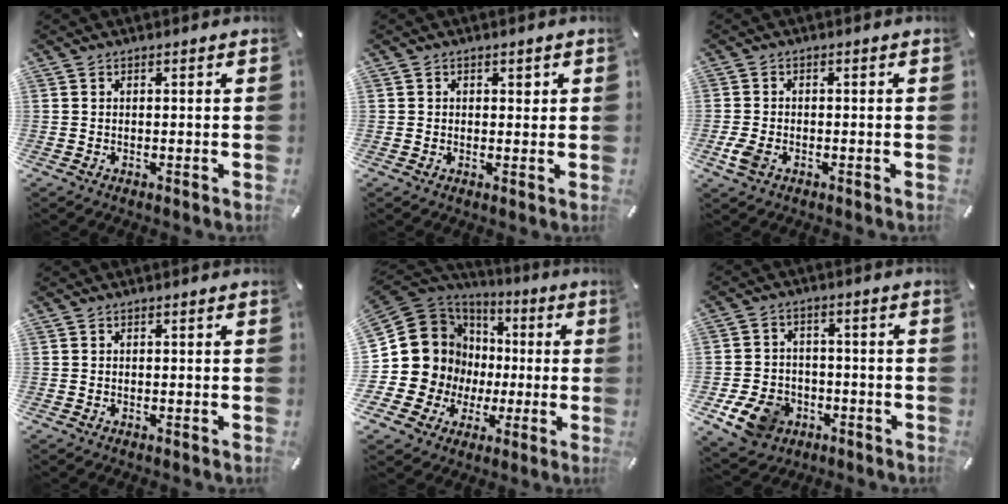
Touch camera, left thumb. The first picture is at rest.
{"total": 1.5, "force": [0.4, 1.3, 0.4], "torque": [0.007, 0.001, 0.002]}
{"total": 3.9, "force": [-1.5, 2.5, 2.6], "torque": [-0.070, -0.003, -0.031]}
{"total": 0.0}
{"total": 17.7, "force": [0.1, 16.6, 6.0], "torque": [-0.128, -0.013, 0.035]}
{"total": 9.7, "force": [-4.2, 7.6, 4.4], "torque": [-0.089, 0.033, -0.072]}